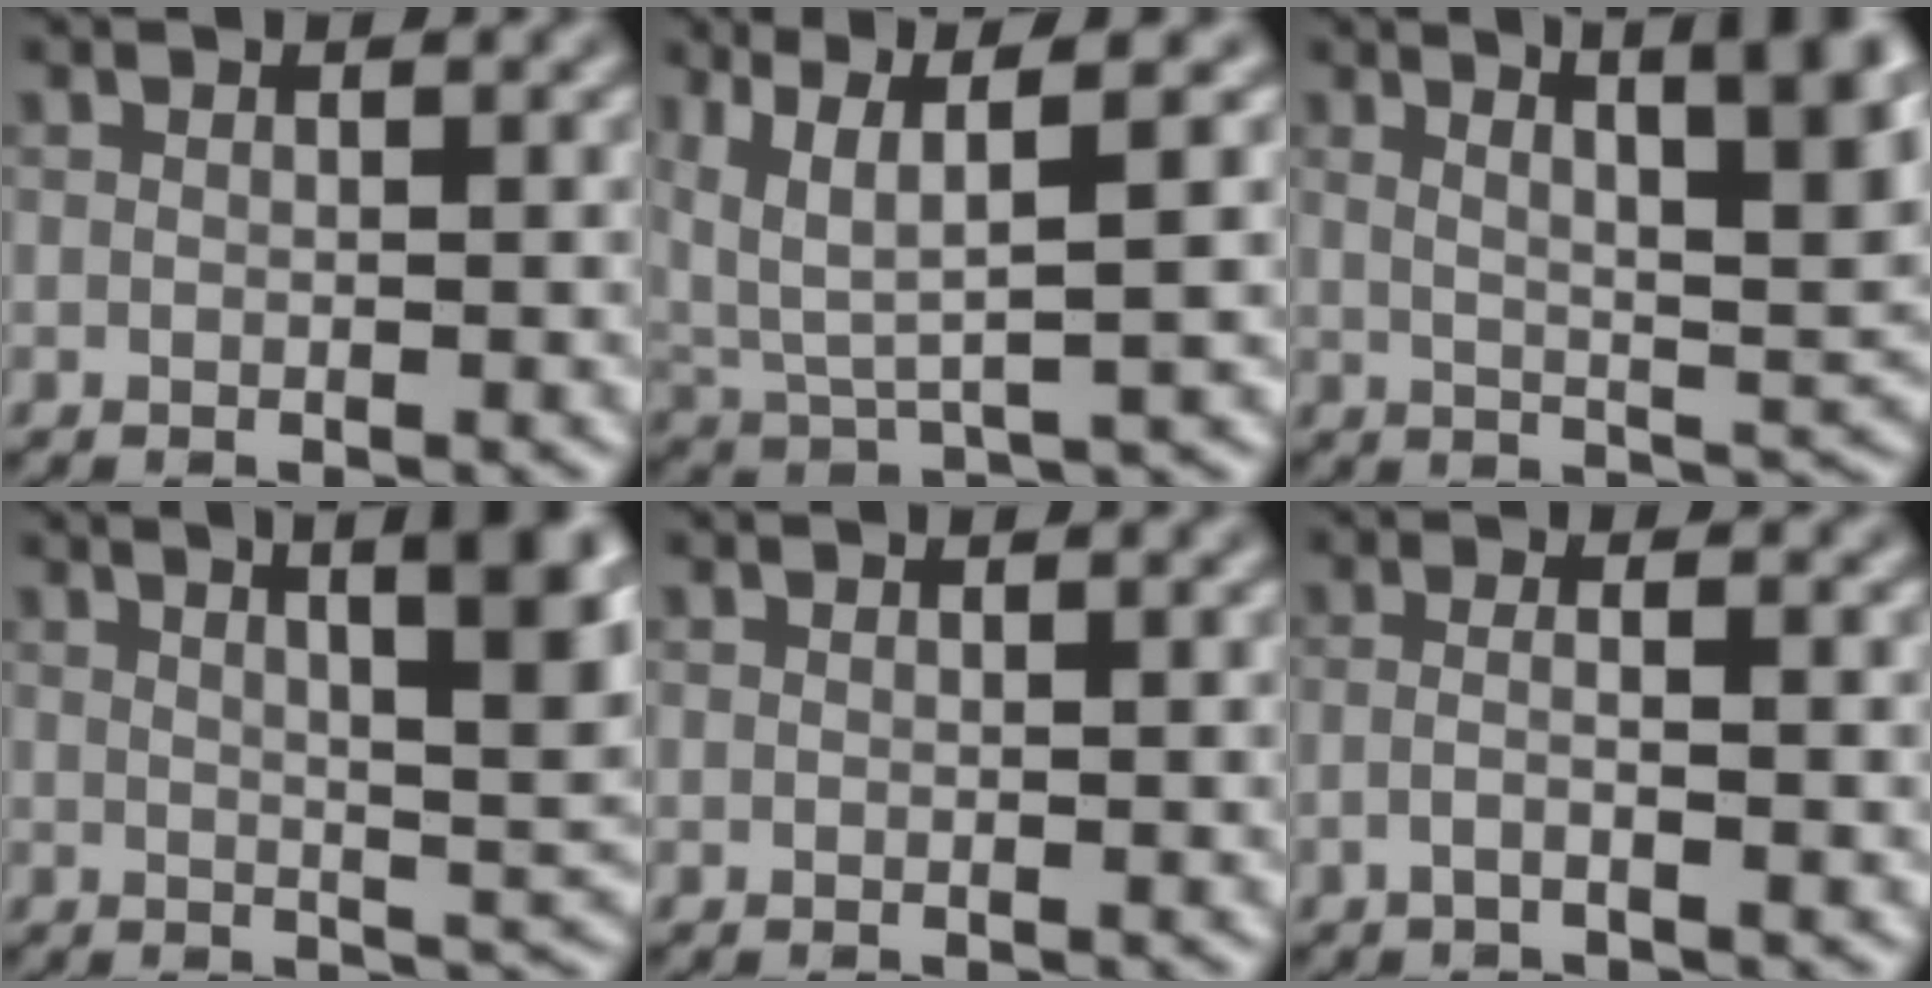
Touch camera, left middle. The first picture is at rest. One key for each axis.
{"total": 5.4, "fx": 2.5, "fy": 1.1, "fz": 4.7, "tx": -0.107, "ty": 0.001, "tz": 0.062}
{"total": 8.8, "fx": 3.8, "fy": 2.1, "fz": 7.7, "tx": -0.079, "ty": 0.020, "tz": 0.060}
{"total": 9.5, "fx": 3.6, "fy": 2.3, "fz": 8.4, "tx": -0.075, "ty": 0.025, "tz": 0.045}
{"total": 0.0}
{"total": 2.3, "fx": -1.0, "fy": 0.5, "fz": 2.0, "tx": -0.034, "ty": 0.003, "tz": -0.021}